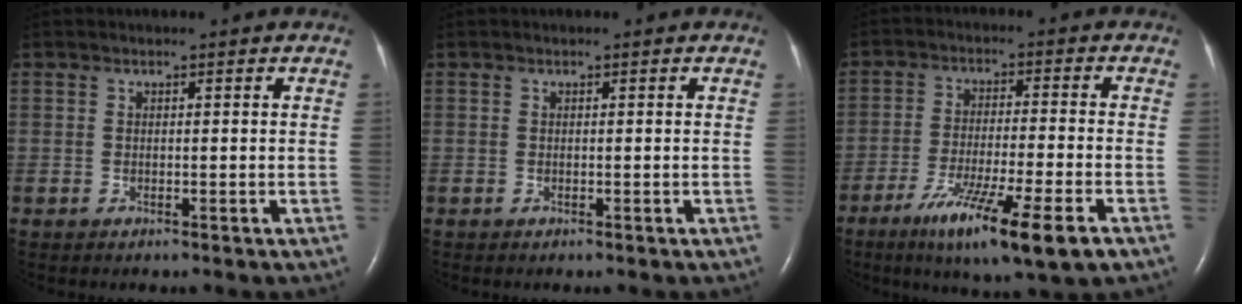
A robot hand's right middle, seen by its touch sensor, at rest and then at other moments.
{"total": 0.0}
{"total": 13.2, "force": [-7.4, 0.3, 10.9], "torque": [-0.188, -0.037, -0.121]}